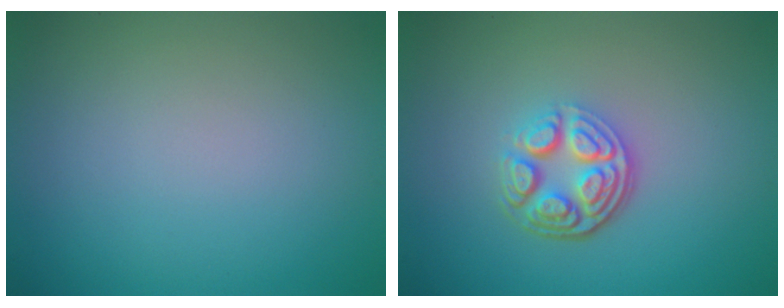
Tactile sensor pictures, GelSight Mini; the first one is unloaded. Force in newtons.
{"total": 4.5, "press": 3.3, "slide": 3.1}